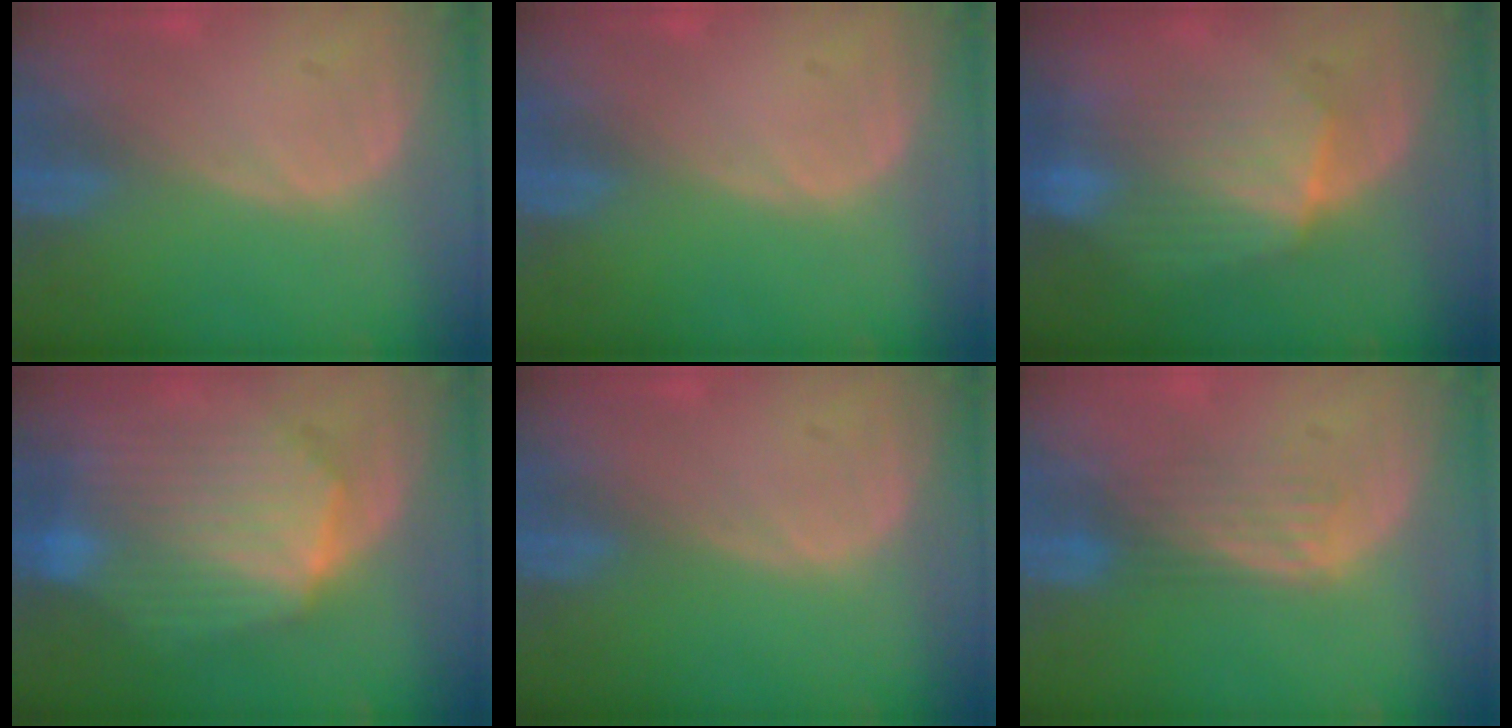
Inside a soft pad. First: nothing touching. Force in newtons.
{"total": 0.0}
{"total": 7.3, "press": 7.2, "slide": 0.7}
{"total": 10.4, "press": 10.4, "slide": 0.8}
{"total": 0.0}
{"total": 4.5, "press": 3.9, "slide": 2.4}